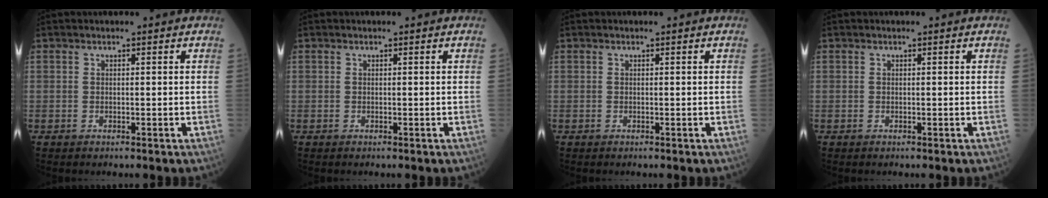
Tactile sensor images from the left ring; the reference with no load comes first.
{"total": 0.0}
{"total": 0.0}
{"total": 0.0}